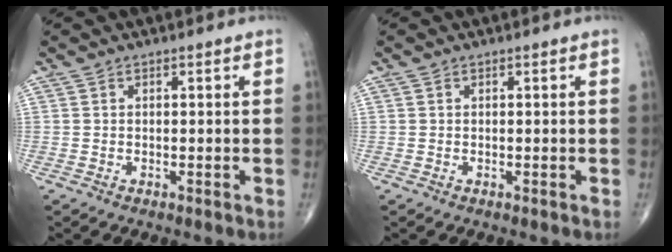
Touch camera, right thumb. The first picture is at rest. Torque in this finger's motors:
{"motor_torque": [-0.01, -0.11, -0.04, -0.13, -0.02]}